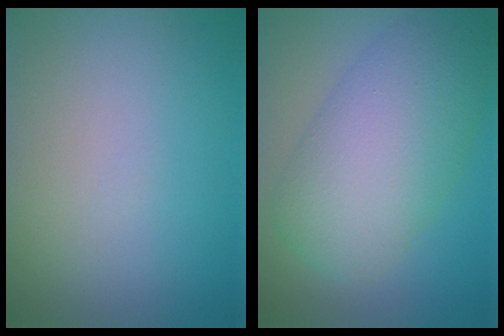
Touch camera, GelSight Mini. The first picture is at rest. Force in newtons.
{"total": 8.5, "press": 8.5, "slide": 0.4}